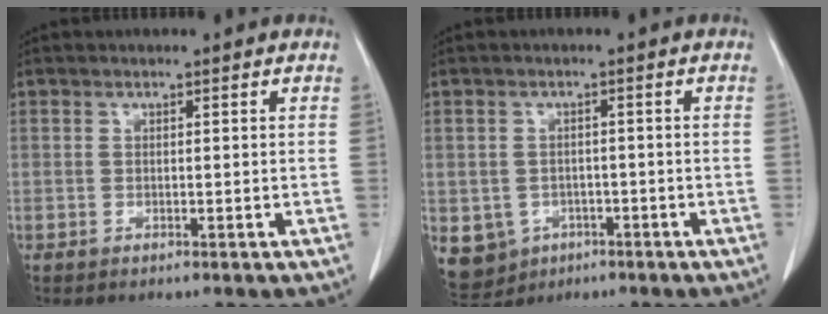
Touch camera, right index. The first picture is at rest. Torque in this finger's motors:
{"motor_torque": [-0.02, -0.02, -0.15, -0.12]}